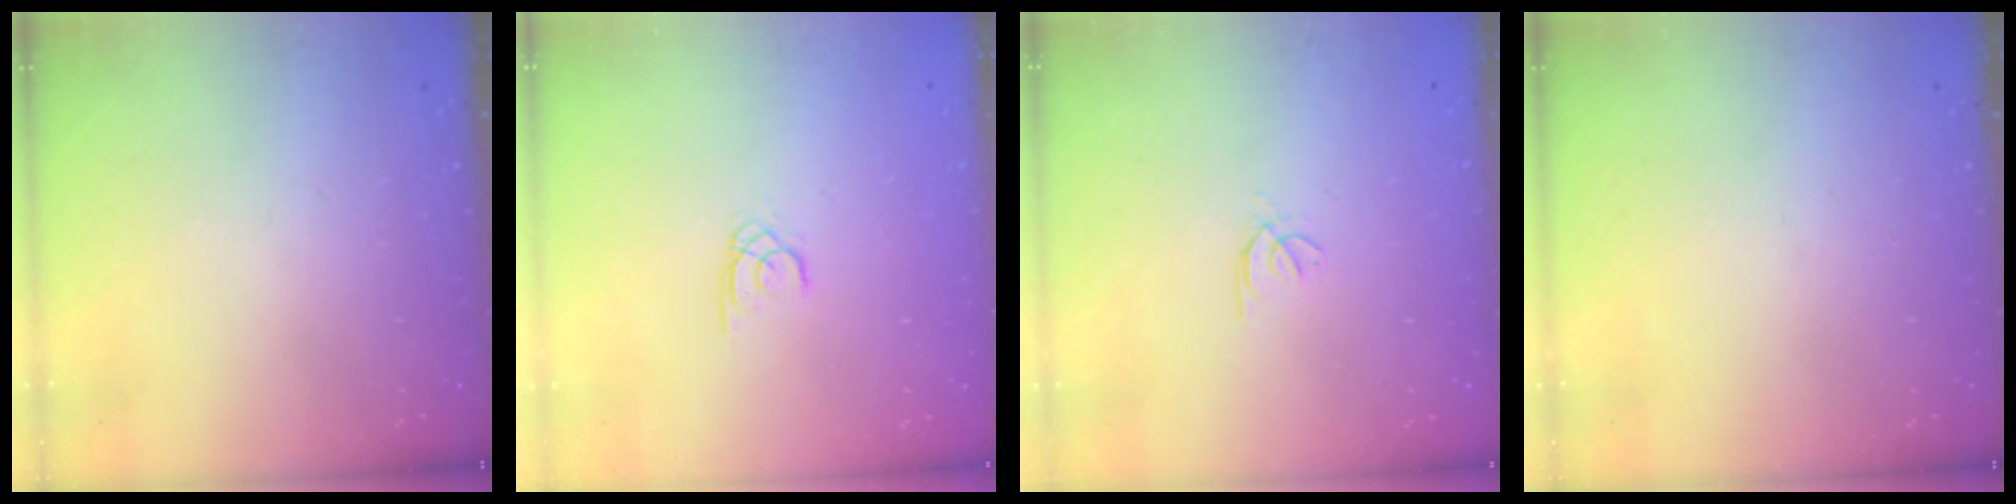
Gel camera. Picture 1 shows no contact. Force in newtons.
{"total": 1.3, "press": 1.3, "slide": 0.1}
{"total": 0.5, "press": 0.4, "slide": 0.3}
{"total": 0.0}